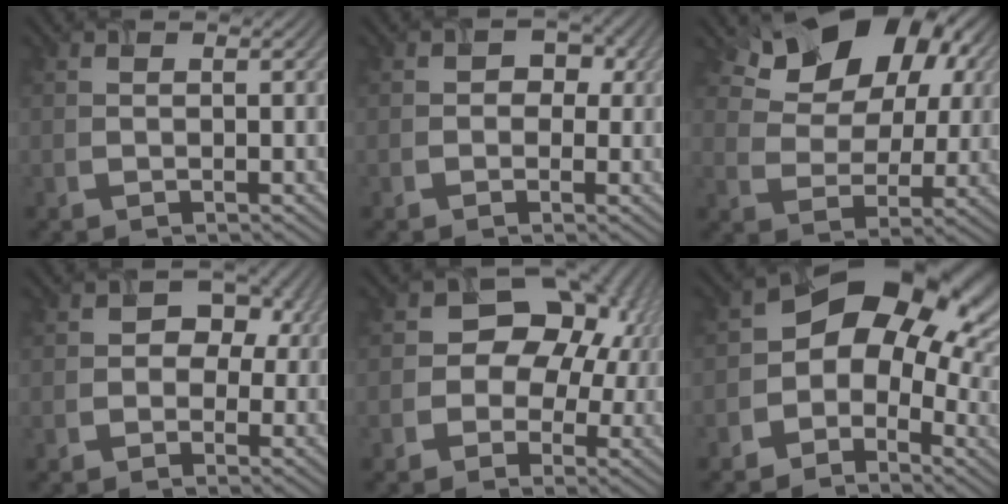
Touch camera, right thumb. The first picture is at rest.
{"total": 2.2, "force": [0.2, 2.1, 0.8], "torque": [0.011, 0.005, -0.014]}
{"total": 14.0, "force": [7.9, 8.9, 7.3], "torque": [-0.141, 0.025, 0.139]}
{"total": 4.5, "force": [0.6, 3.9, 2.1], "torque": [-0.007, 0.012, -0.021]}
{"total": 12.1, "force": [1.7, 10.1, 6.4], "torque": [-0.094, 0.021, -0.011]}
{"total": 12.0, "force": [1.2, 8.5, 8.4], "torque": [-0.103, -0.004, 0.003]}